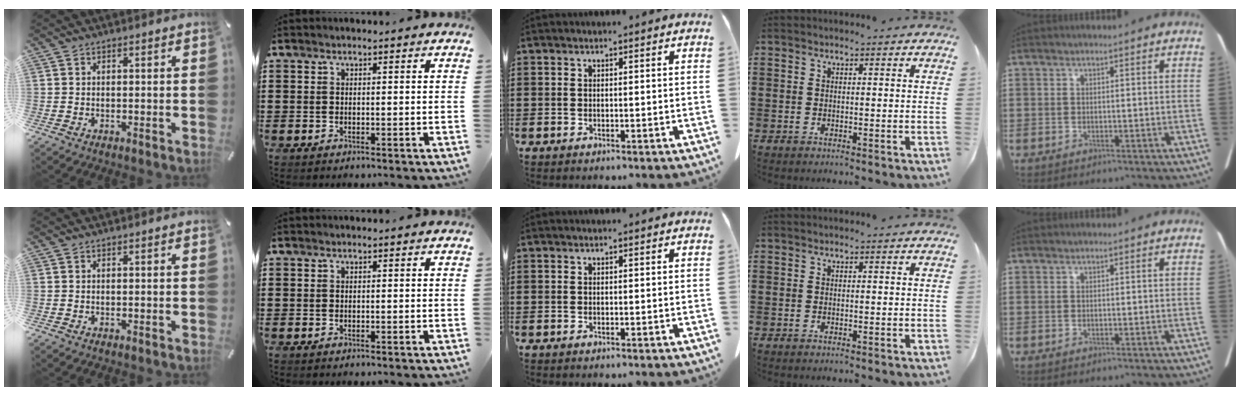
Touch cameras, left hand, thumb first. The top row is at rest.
{}